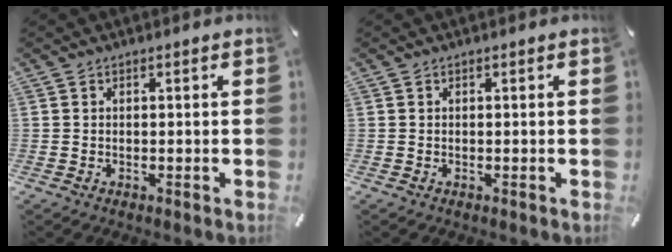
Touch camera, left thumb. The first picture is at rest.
{"total": 0.0}